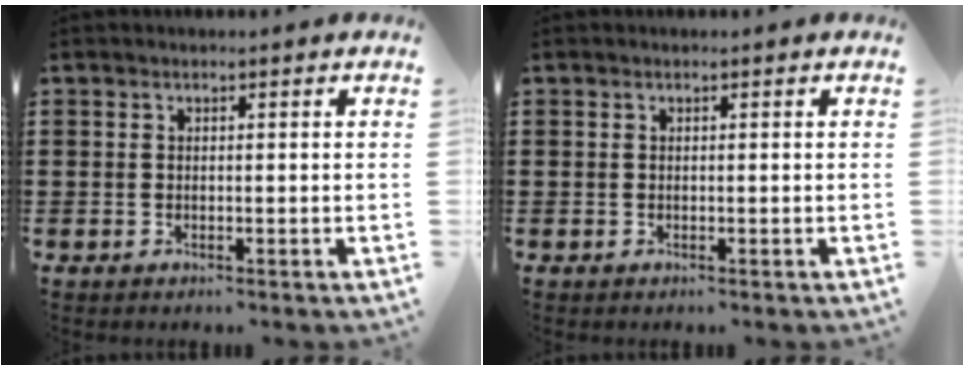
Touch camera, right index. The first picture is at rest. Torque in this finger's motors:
{"motor_torque": [0.00, 0.00, 0.00, 0.00]}